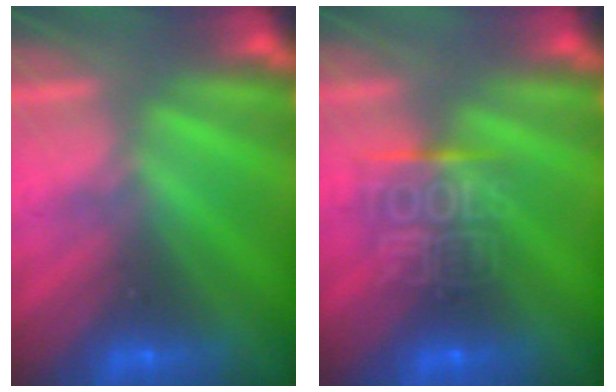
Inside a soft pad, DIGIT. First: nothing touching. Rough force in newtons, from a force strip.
{"total": 6.6}